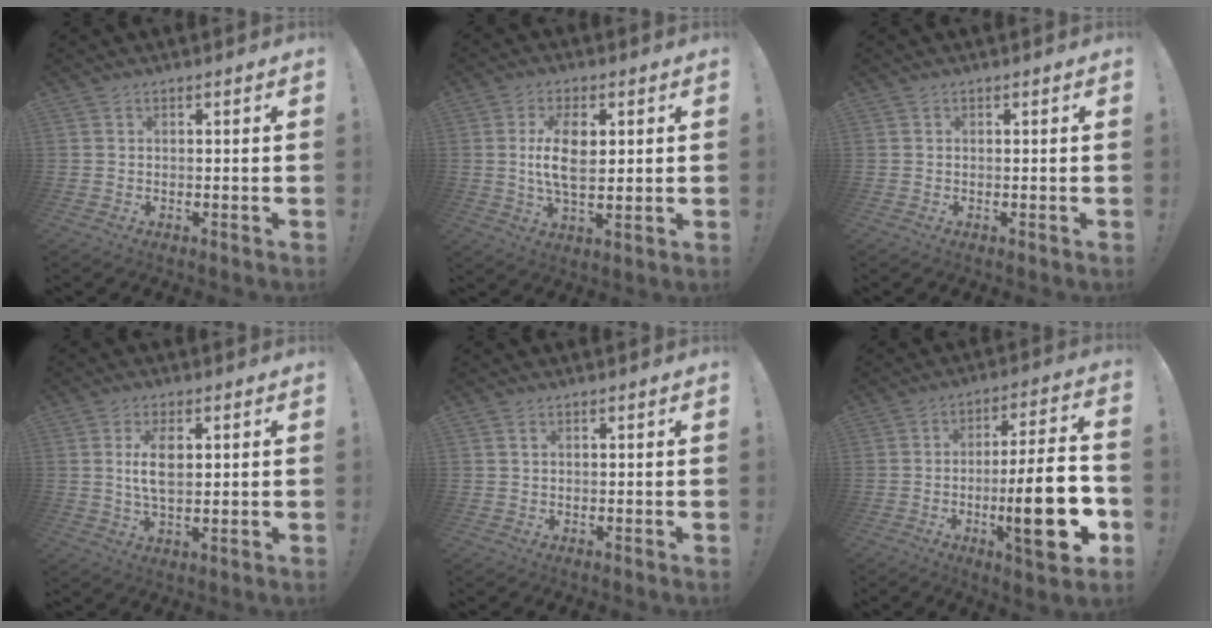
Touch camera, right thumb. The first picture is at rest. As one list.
[{"total": 10.0, "force": [1.6, 4.5, 8.8], "torque": [-0.154, -0.007, 0.020]}, {"total": 0.0}, {"total": 7.4, "force": [1.4, 3.4, 6.4], "torque": [-0.116, -0.006, 0.018]}, {"total": 0.7, "force": [0.3, 0.3, 0.6], "torque": [-0.013, 0.001, 0.006]}, {"total": 21.5, "force": [-5.4, 4.8, 20.3], "torque": [-0.312, 0.012, -0.081]}]